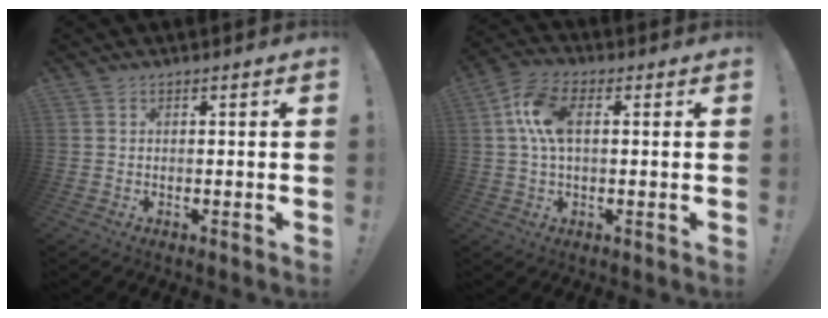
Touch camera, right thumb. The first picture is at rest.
{"total": 10.0, "force": [2.0, 5.4, 8.2], "torque": [-0.162, 0.005, 0.036]}